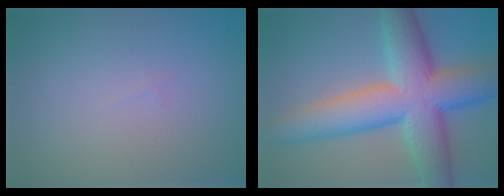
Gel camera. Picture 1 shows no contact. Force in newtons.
{"total": 11.4, "press": 11.4, "slide": 0.3}